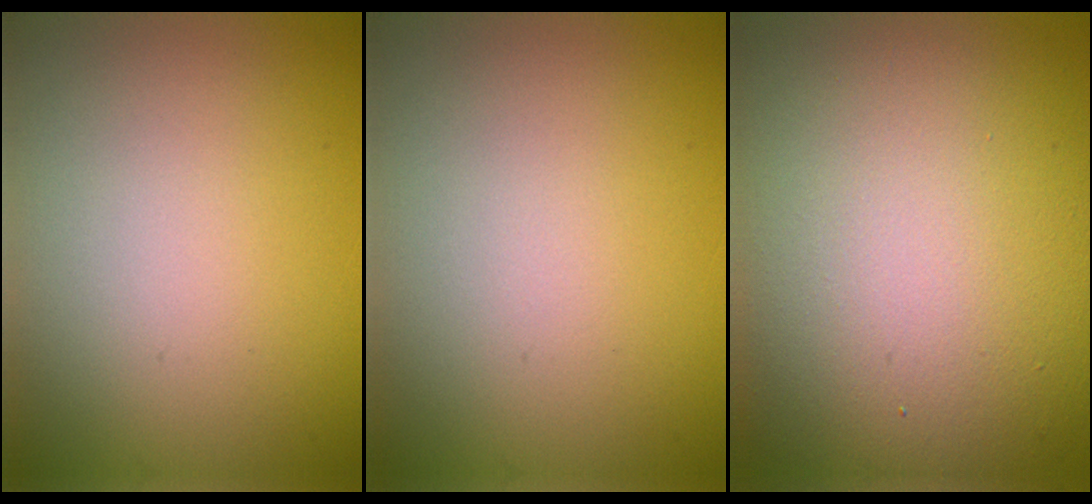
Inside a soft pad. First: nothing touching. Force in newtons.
{"total": 0.0}
{"total": 15.9, "press": 15.9, "slide": 1.0}